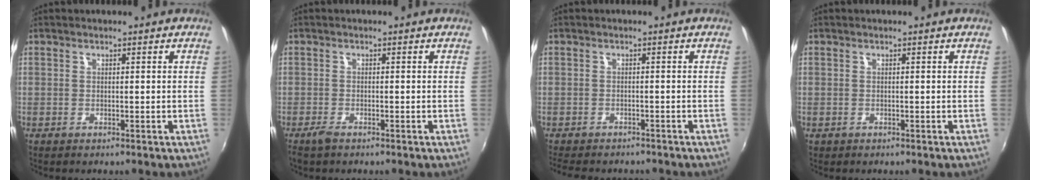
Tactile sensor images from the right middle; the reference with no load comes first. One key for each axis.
{"total": 1.9, "fx": -1.5, "fy": 0.5, "fz": 1.1, "tx": -0.028, "ty": -0.004, "tz": -0.030}
{"total": 6.2, "fx": -5.3, "fy": 2.1, "fz": 2.2, "tx": -0.058, "ty": -0.015, "tz": -0.082}
{"total": 0.0}